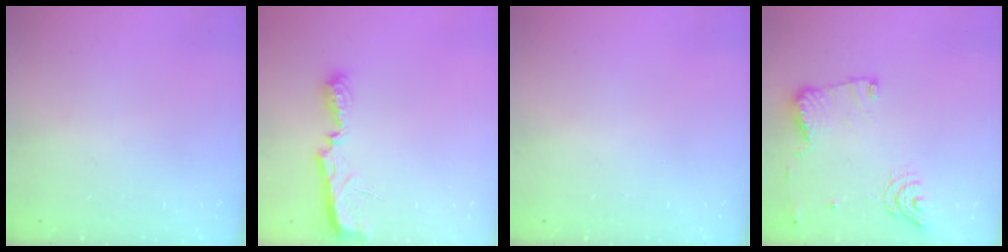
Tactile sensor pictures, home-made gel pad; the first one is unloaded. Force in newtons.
{"total": 7.0, "press": 7.0, "slide": 0.6}
{"total": 0.0}
{"total": 13.4, "press": 13.4, "slide": 0.6}